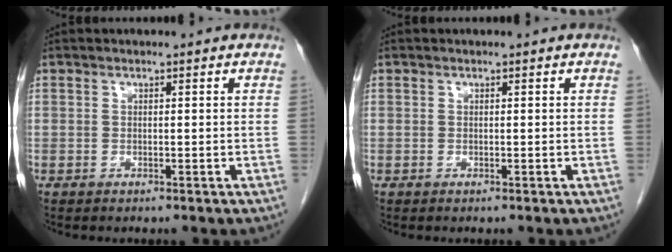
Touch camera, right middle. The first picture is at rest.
{"total": 0.0}